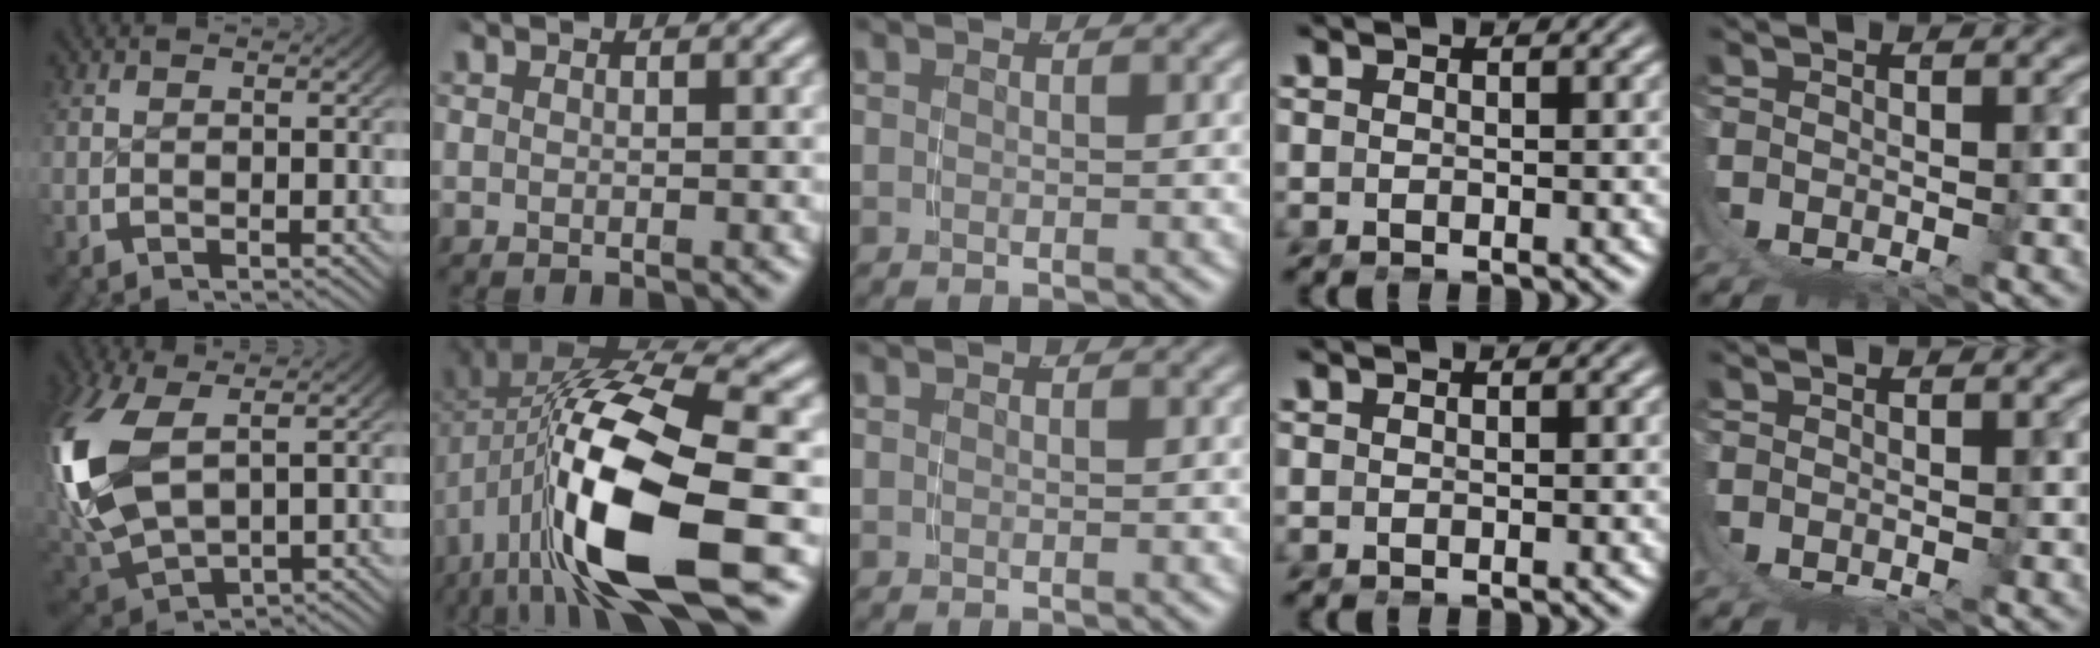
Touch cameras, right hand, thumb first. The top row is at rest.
{"thumb": {"total": 10.5, "force": [0.8, 6.9, 8.0], "torque": [-0.233, -0.035, 0.047]}, "index": {"total": 13.6, "force": [-0.8, 6.7, 11.8], "torque": [-0.227, -0.020, -0.002]}}